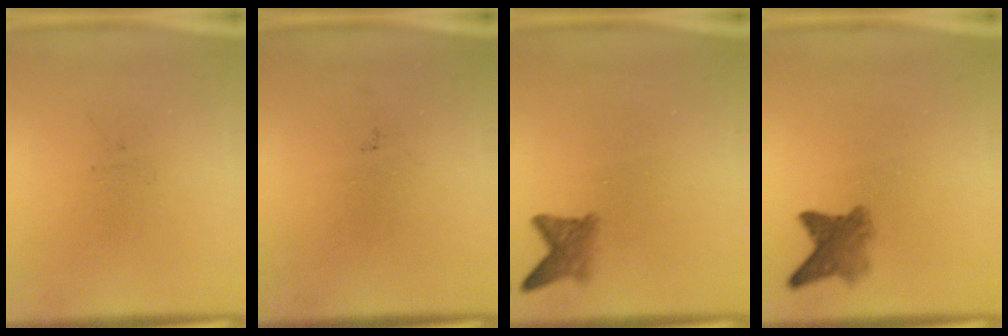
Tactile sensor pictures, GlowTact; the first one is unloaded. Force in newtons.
{"total": 0.0}
{"total": 2.5}
{"total": 3.7}